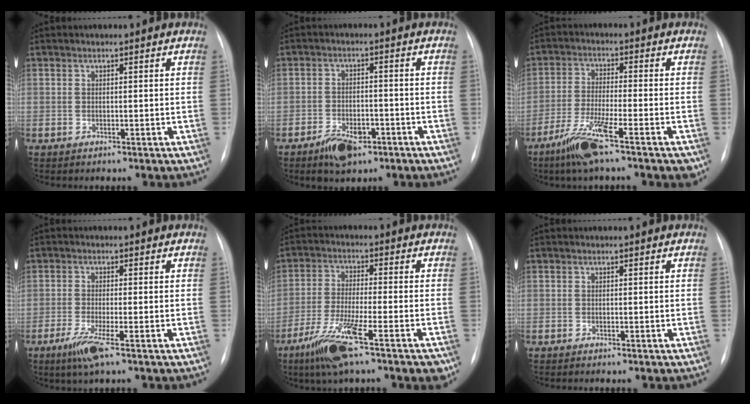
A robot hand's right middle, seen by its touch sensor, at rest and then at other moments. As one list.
[{"total": 5.5, "force": [-3.5, 2.9, 3.2], "torque": [-0.058, 0.001, -0.052]}, {"total": 9.7, "force": [-5.8, 0.6, 7.7], "torque": [-0.149, -0.023, -0.106]}, {"total": 4.3, "force": [-2.4, 0.0, 3.6], "torque": [-0.076, -0.015, -0.050]}, {"total": 11.6, "force": [-6.6, 0.9, 9.5], "torque": [-0.177, -0.028, -0.115]}, {"total": 0.0}]